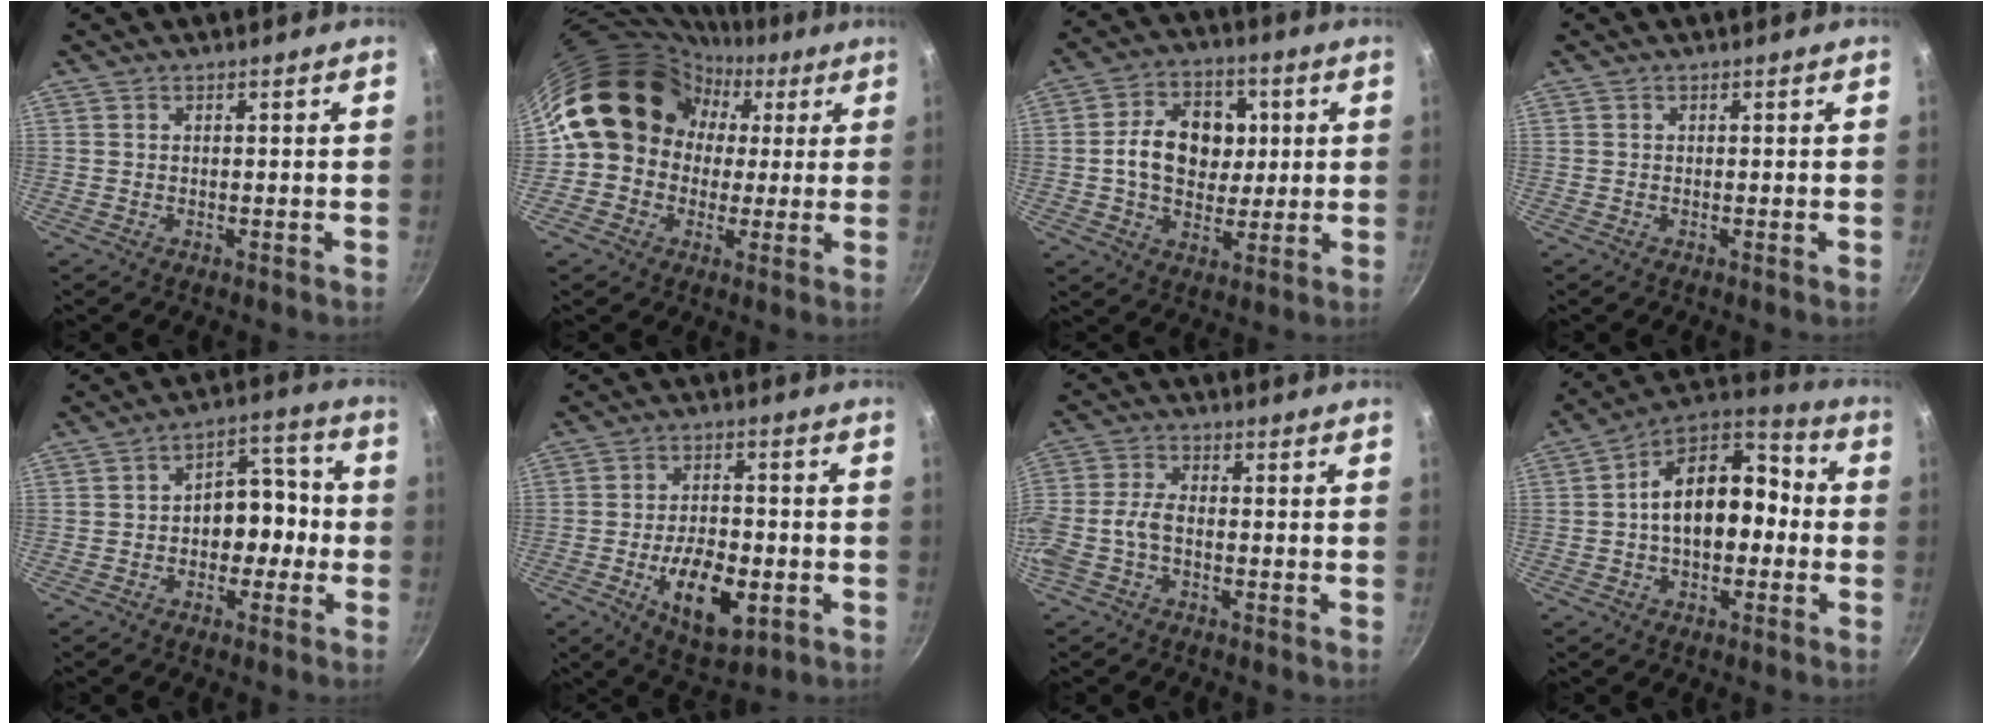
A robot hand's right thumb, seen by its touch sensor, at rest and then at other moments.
{"total": 16.1, "force": [1.6, 14.2, 7.4], "torque": [-0.083, 0.048, 0.013]}
{"total": 13.5, "force": [1.4, 10.2, 8.7], "torque": [-0.106, 0.009, 0.014]}
{"total": 0.0}
{"total": 9.1, "force": [-1.7, 6.5, 6.1], "torque": [-0.023, 0.049, -0.033]}
{"total": 12.9, "force": [-4.0, 6.4, 10.5], "torque": [-0.151, 0.011, -0.057]}
{"total": 6.3, "force": [-2.4, 3.2, 4.9], "torque": [-0.117, 0.023, -0.061]}
{"total": 16.1, "force": [-0.8, 10.5, 12.2], "torque": [-0.151, 0.055, -0.029]}